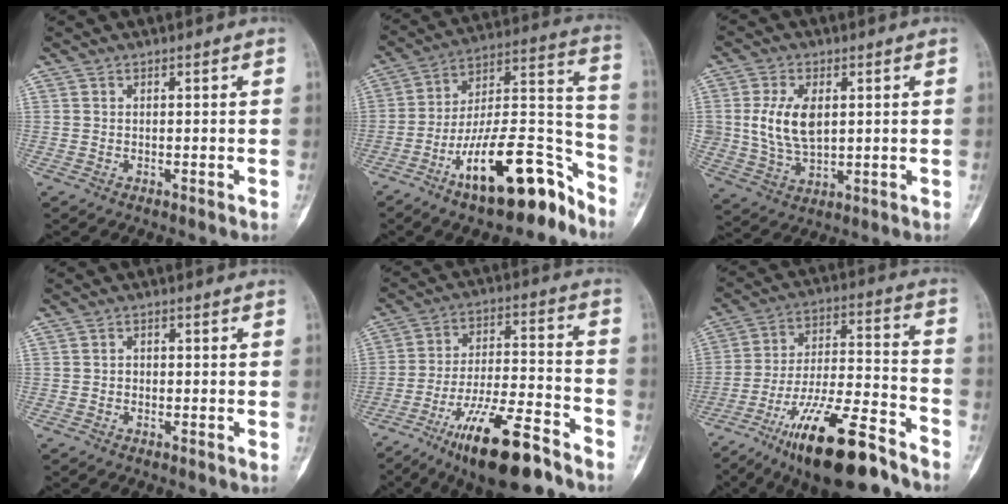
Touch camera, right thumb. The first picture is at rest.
{"total": 21.3, "force": [-13.2, 7.4, 15.0], "torque": [-0.215, 0.107, -0.221]}
{"total": 9.9, "force": [1.7, 5.8, 7.8], "torque": [-0.147, -0.010, 0.042]}
{"total": 1.0, "force": [-0.3, 0.9, 0.4], "torque": [0.007, 0.004, -0.007]}
{"total": 18.2, "force": [-11.9, 4.9, 12.8], "torque": [-0.225, 0.069, -0.202]}
{"total": 21.3, "force": [-14.2, 5.6, 14.8], "torque": [-0.253, 0.076, -0.241]}